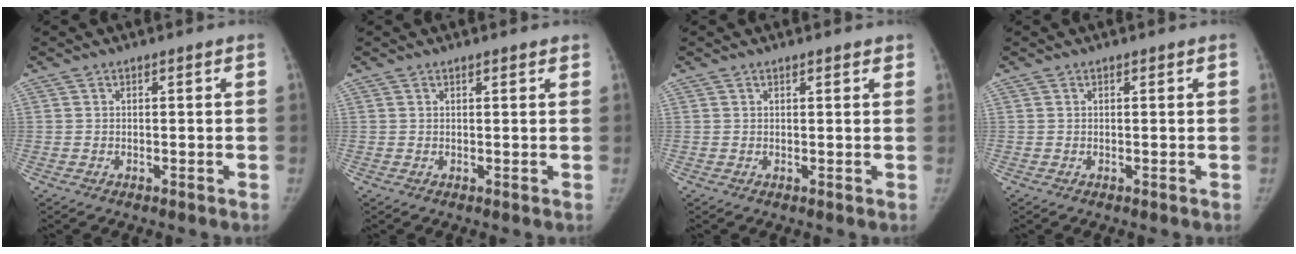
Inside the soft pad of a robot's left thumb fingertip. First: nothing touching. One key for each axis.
{"total": 1.4, "fx": 1.1, "fy": 0.3, "fz": 0.7, "tx": -0.006, "ty": -0.001, "tz": 0.014}
{"total": 1.7, "fx": 1.4, "fy": 0.5, "fz": 0.9, "tx": -0.006, "ty": -0.002, "tz": 0.017}
{"total": 0.0}